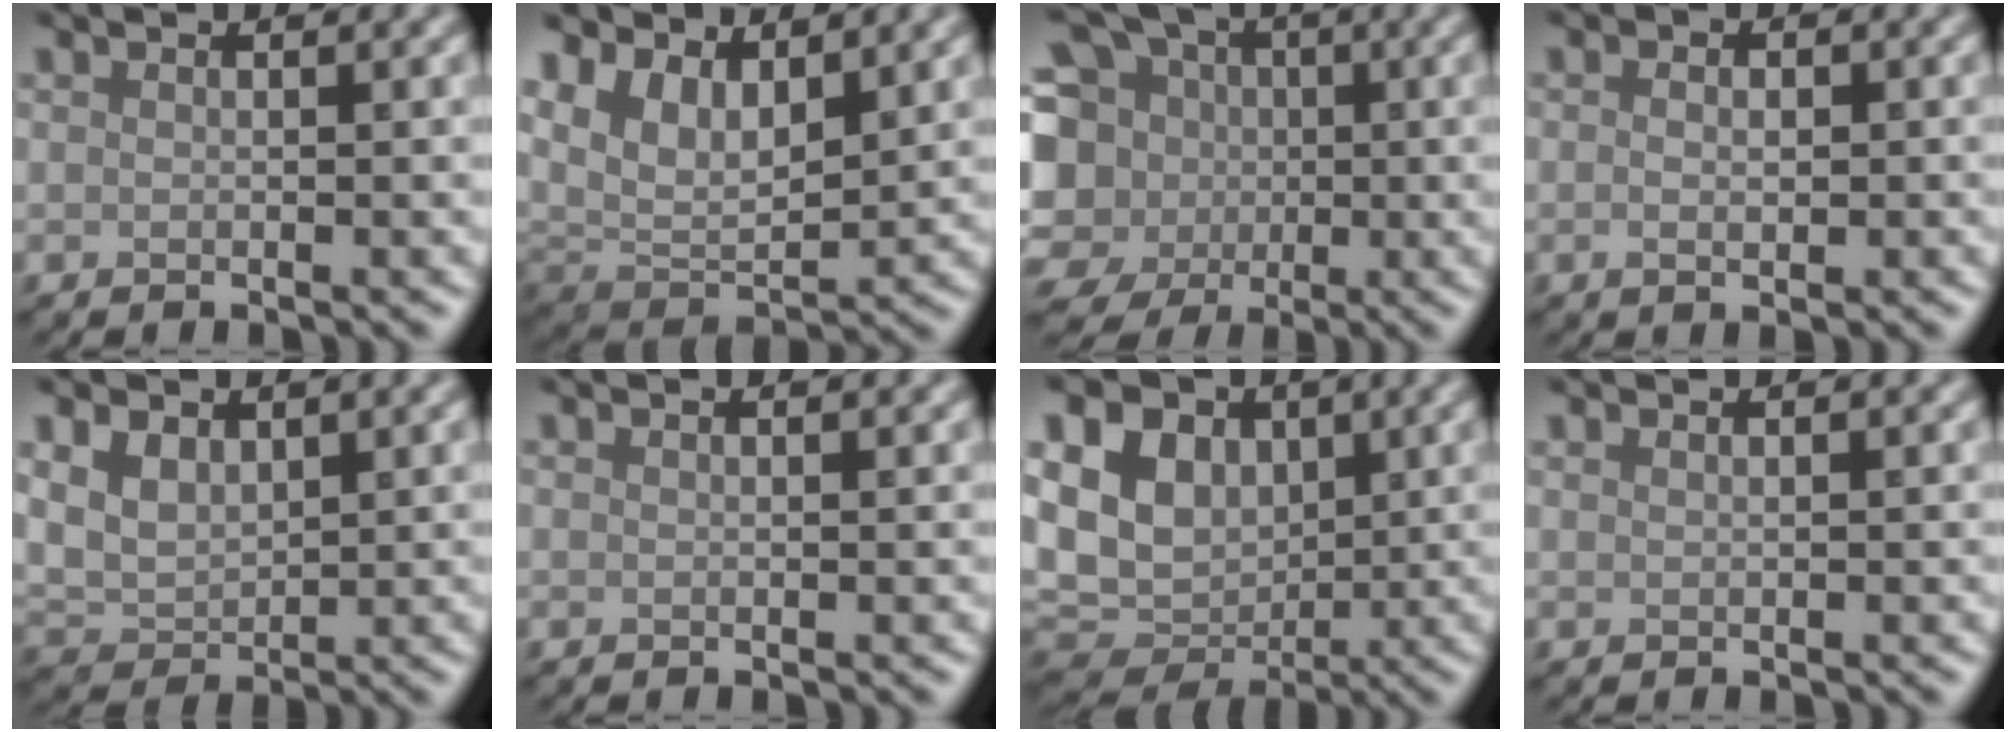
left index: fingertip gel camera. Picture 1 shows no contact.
{"total": 6.5, "force": [3.2, 4.0, 4.1], "torque": [-0.078, -0.012, 0.059]}
{"total": 10.4, "force": [0.0, 9.1, 5.2], "torque": [-0.129, 0.014, -0.013]}
{"total": 1.8, "force": [0.2, 1.0, 1.5], "torque": [-0.014, -0.002, -0.002]}
{"total": 3.3, "force": [1.5, 2.3, 1.9], "torque": [-0.046, -0.004, 0.029]}
{"total": 0.6, "force": [0.5, 0.0, 0.3], "torque": [-0.002, 0.002, 0.009]}
{"total": 14.6, "force": [3.8, 11.6, 8.0], "torque": [-0.176, 0.030, 0.058]}
{"total": 0.6, "force": [0.6, 0.0, 0.2], "torque": [-0.001, -0.001, 0.008]}